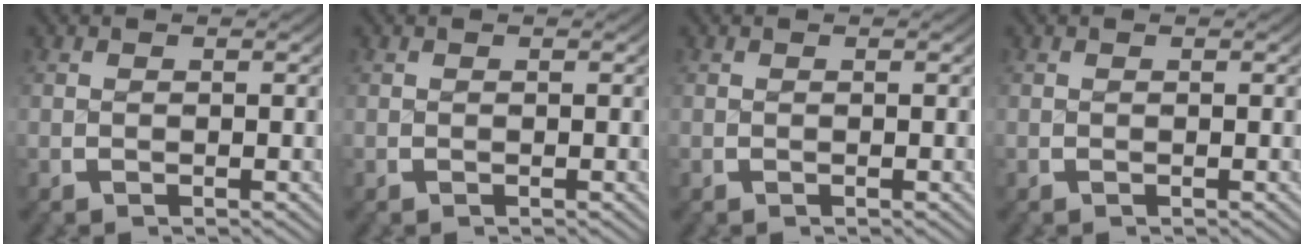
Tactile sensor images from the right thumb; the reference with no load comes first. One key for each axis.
{"total": 0.0}
{"total": 0.0}
{"total": 0.0}